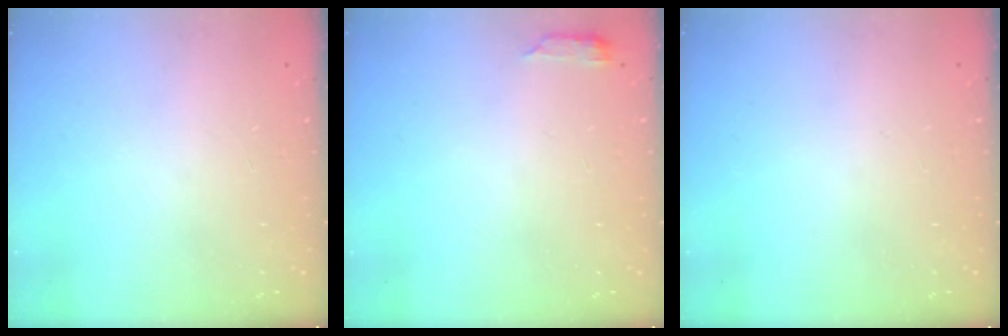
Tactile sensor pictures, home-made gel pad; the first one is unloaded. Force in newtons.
{"total": 2.9, "press": 2.9, "slide": 0.5}
{"total": 0.0}